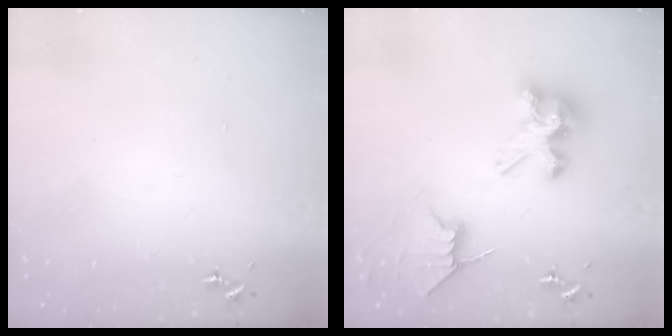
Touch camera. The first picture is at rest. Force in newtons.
{"total": 9.2, "press": 9.0, "slide": 1.5}